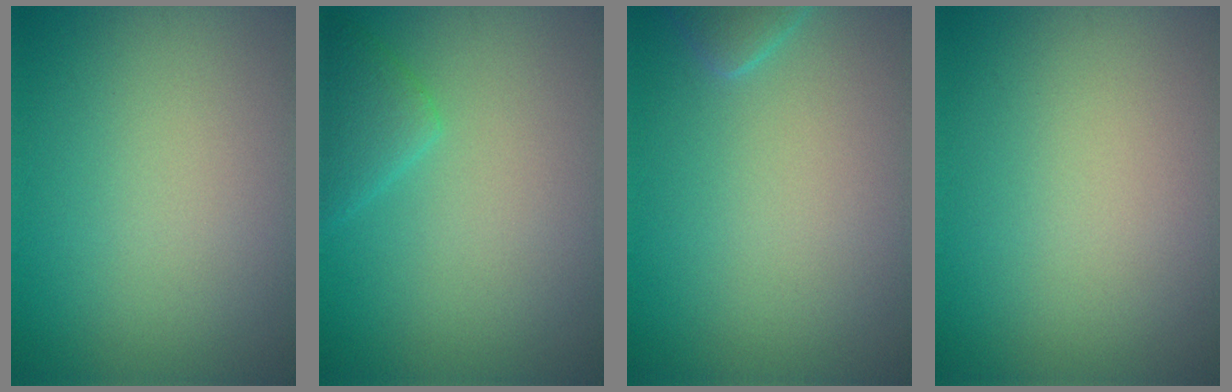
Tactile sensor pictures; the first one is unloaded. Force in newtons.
{"total": 1.6, "press": 1.6, "slide": 0.0}
{"total": 1.9, "press": 1.9, "slide": 0.2}
{"total": 0.0}